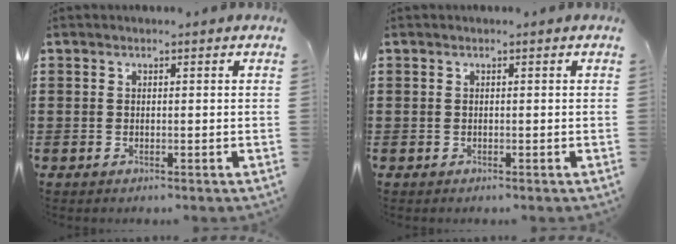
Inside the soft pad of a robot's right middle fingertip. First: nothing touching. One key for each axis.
{"total": 0.0}